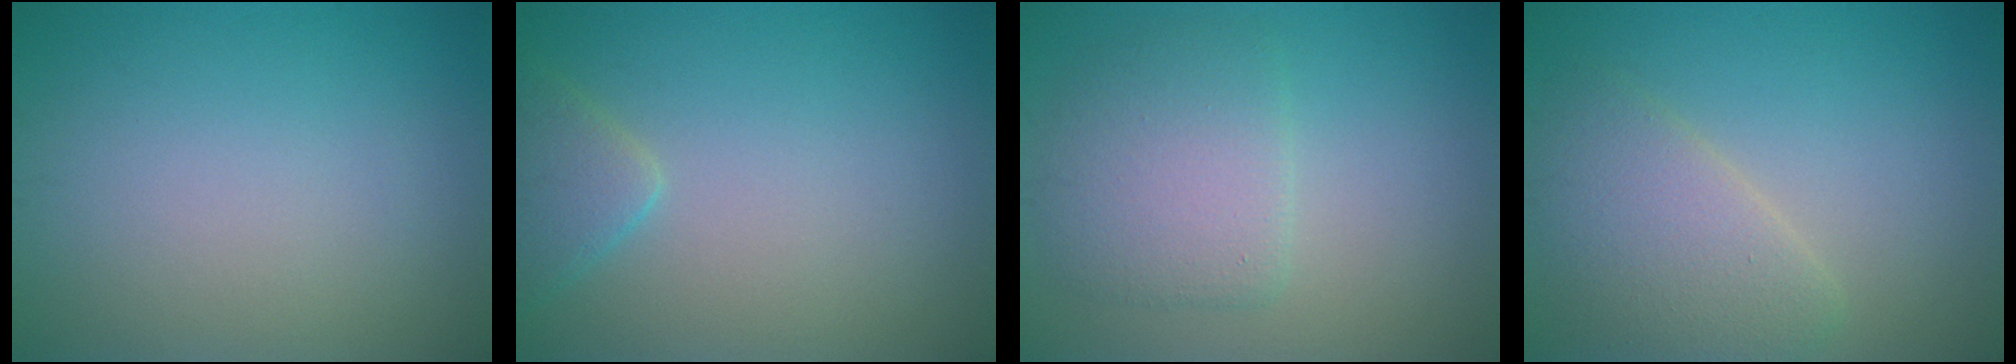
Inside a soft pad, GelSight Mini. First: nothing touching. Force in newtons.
{"total": 2.5, "press": 2.5, "slide": 0.2}
{"total": 4.6, "press": 4.6, "slide": 0.1}
{"total": 4.3, "press": 4.3, "slide": 0.3}